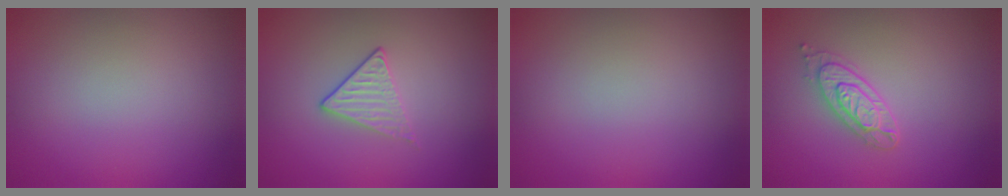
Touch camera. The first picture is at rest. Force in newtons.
{"total": 1.7, "press": 1.4, "slide": 1.0}
{"total": 0.0}
{"total": 2.6, "press": 2.4, "slide": 1.1}